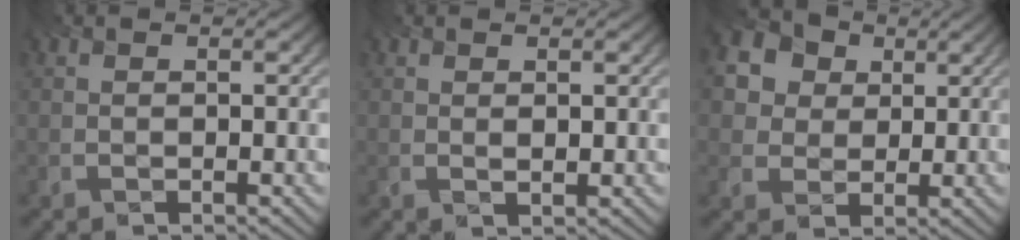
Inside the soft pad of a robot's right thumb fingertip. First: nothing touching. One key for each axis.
{"total": 0.8, "fx": 0.5, "fy": 0.2, "fz": 0.7, "tx": -0.007, "ty": -0.003, "tz": 0.012}
{"total": 9.8, "fx": 4.0, "fy": 8.0, "fz": 4.0, "tx": -0.140, "ty": 0.023, "tz": 0.072}